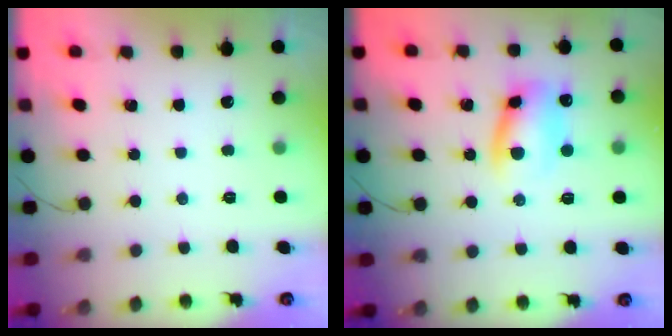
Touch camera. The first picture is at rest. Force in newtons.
{"total": 10.6, "press": 10.5, "slide": 1.4}